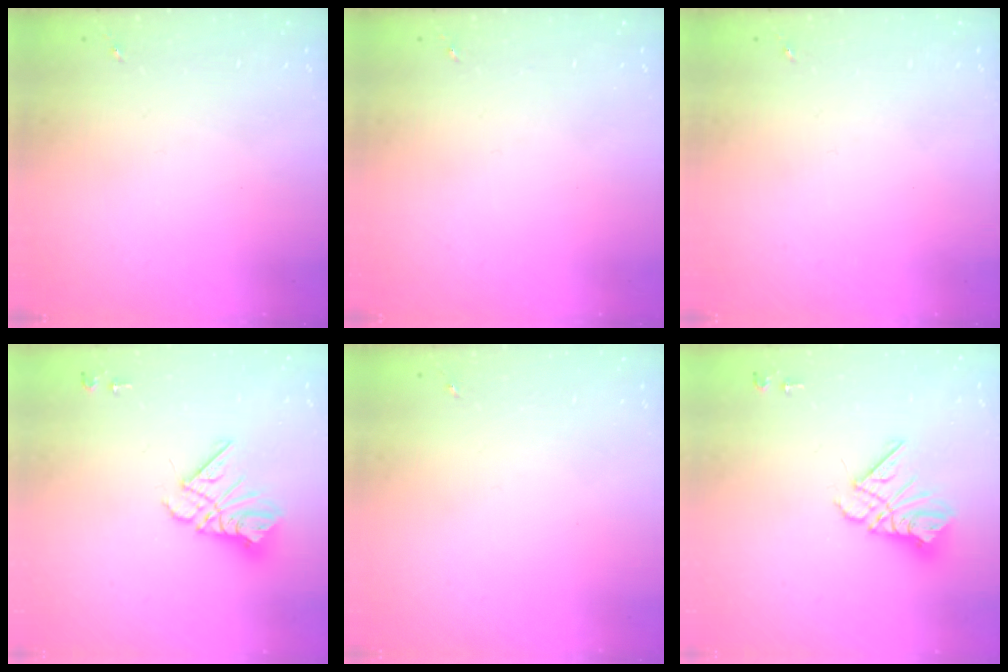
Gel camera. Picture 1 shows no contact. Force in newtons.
{"total": 0.0}
{"total": 0.0}
{"total": 12.7, "press": 12.6, "slide": 1.1}
{"total": 0.0}
{"total": 12.7, "press": 12.6, "slide": 1.1}